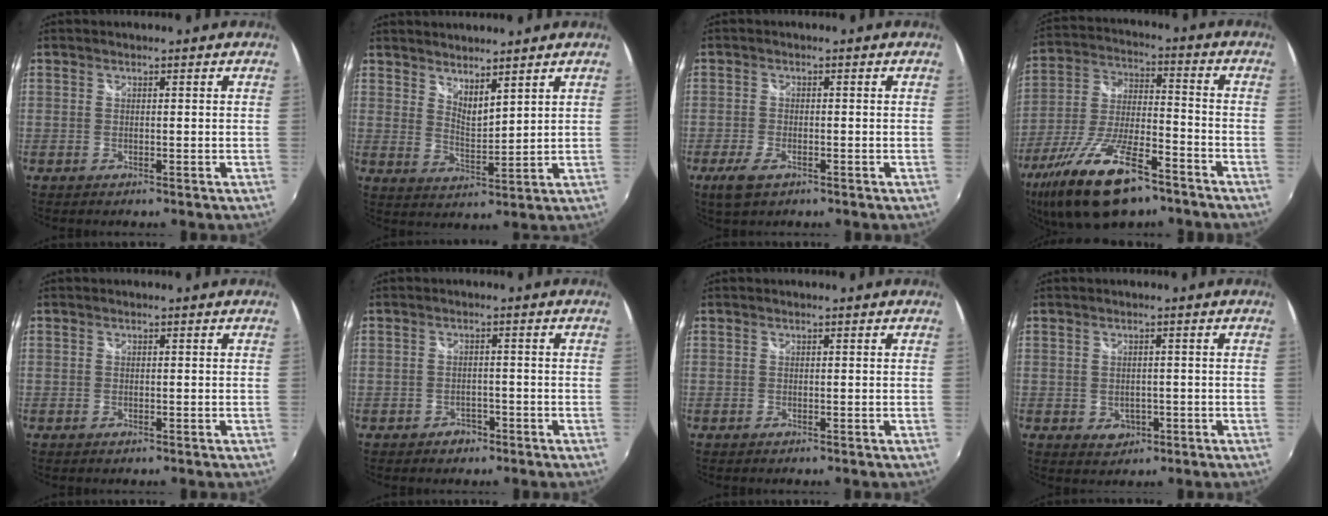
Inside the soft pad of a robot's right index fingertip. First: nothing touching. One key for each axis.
{"total": 5.5, "fx": 4.7, "fy": 1.1, "fz": 2.5, "tx": -0.036, "ty": -0.006, "tz": 0.082}
{"total": 4.4, "fx": -2.6, "fy": 1.8, "fz": 3.1, "tx": -0.077, "ty": -0.008, "tz": -0.047}
{"total": 20.4, "fx": -13.1, "fy": 7.1, "fz": 14.0, "tx": -0.285, "ty": -0.037, "tz": -0.230}
{"total": 0.0}
{"total": 2.8, "fx": -1.8, "fy": 2.1, "fz": 0.6, "tx": -0.018, "ty": 0.001, "tz": -0.024}
{"total": 0.0}
{"total": 3.4, "fx": -0.9, "fy": 2.9, "fz": 1.6, "tx": -0.030, "ty": -0.003, "tz": -0.005}